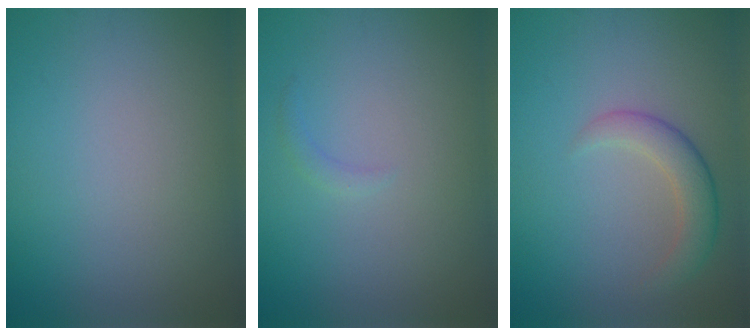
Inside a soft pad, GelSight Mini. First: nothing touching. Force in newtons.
{"total": 0.7, "press": 0.7, "slide": 0.1}
{"total": 2.9, "press": 2.9, "slide": 0.2}